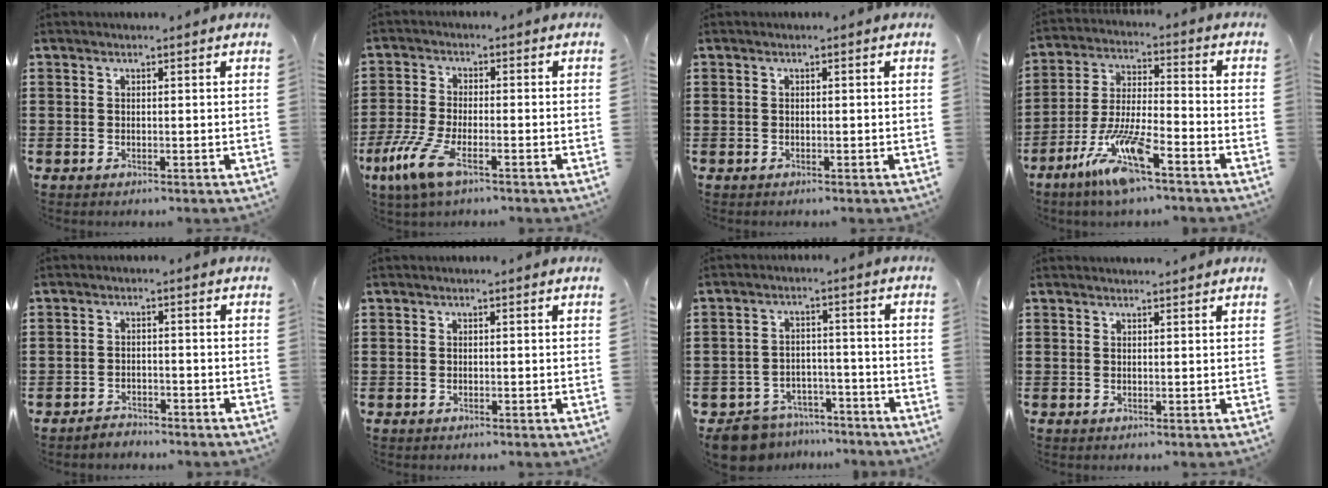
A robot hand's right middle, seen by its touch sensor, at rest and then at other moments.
{"total": 7.3, "force": [-4.0, 2.3, 5.6], "torque": [-0.140, -0.015, -0.081]}
{"total": 0.0}
{"total": 10.5, "force": [-7.0, 1.6, 7.6], "torque": [-0.165, -0.006, -0.137]}
{"total": 2.4, "force": [-2.4, 0.4, -0.2], "torque": [-0.004, 0.002, -0.053]}
{"total": 0.0}
{"total": 7.7, "force": [-7.4, 1.7, 1.1], "torque": [-0.034, 0.017, -0.149]}
{"total": 0.9, "force": [0.9, 0.0, 0.1], "torque": [-0.005, -0.002, 0.018]}